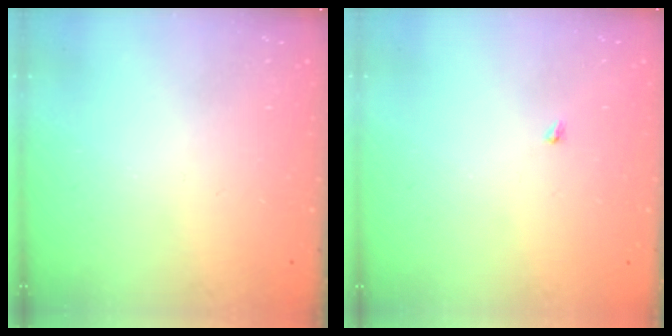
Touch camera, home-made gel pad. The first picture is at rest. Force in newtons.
{"total": 1.9, "press": 1.9, "slide": 0.3}